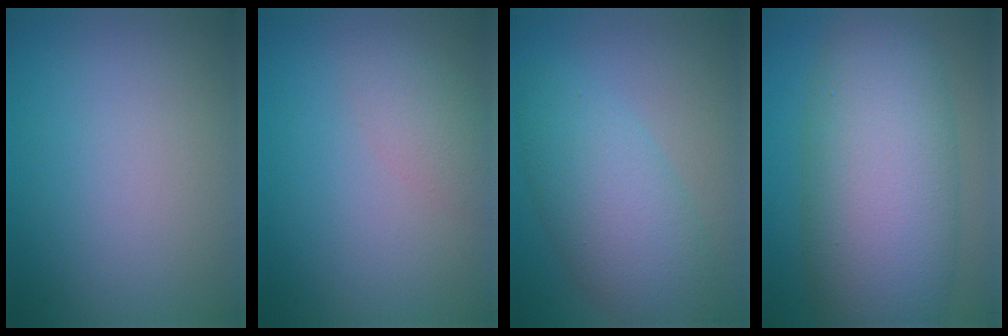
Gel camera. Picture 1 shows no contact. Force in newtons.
{"total": 2.1, "press": 2.1, "slide": 0.1}
{"total": 6.4, "press": 6.4, "slide": 0.2}
{"total": 12.4, "press": 12.4, "slide": 0.2}